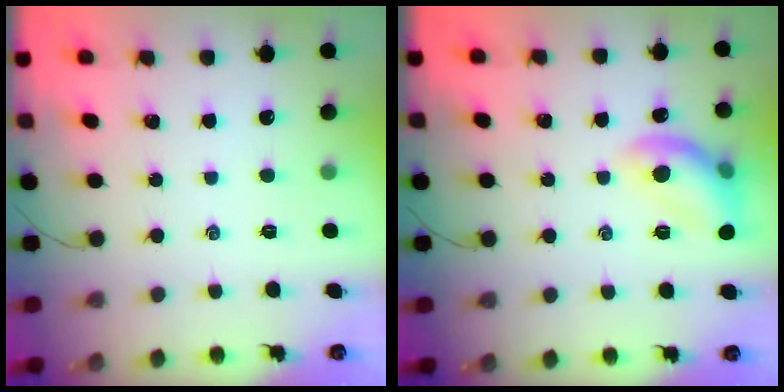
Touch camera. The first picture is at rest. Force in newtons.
{"total": 11.2, "press": 11.2, "slide": 0.1}